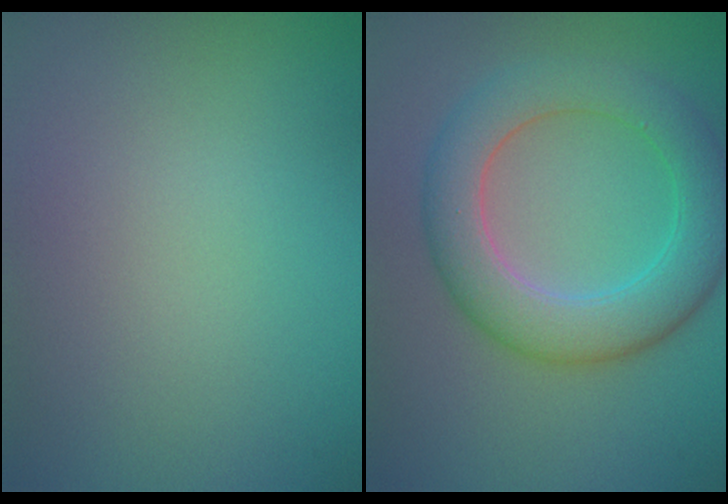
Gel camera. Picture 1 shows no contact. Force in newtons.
{"total": 6.5, "press": 6.4, "slide": 0.5}